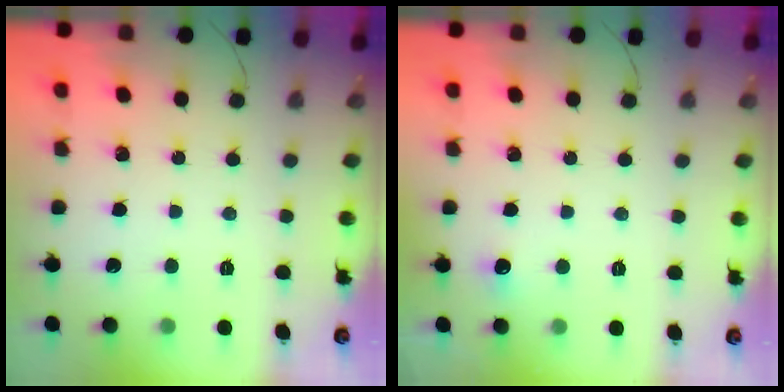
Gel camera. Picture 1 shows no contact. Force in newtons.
{"total": 3.6, "press": 3.4, "slide": 1.3}